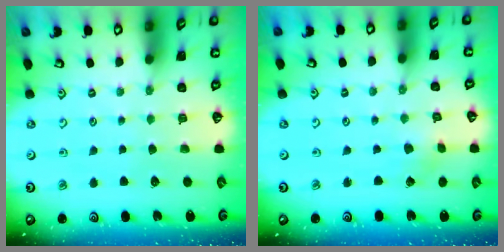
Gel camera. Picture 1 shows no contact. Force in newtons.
{"total": 1.3, "press": 1.3, "slide": 0.2}